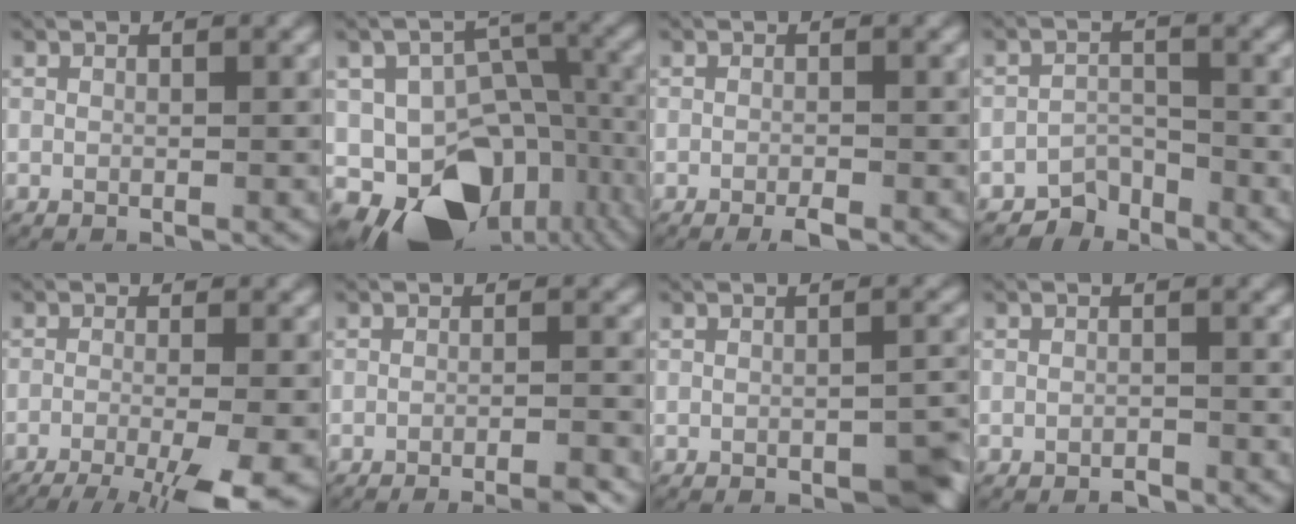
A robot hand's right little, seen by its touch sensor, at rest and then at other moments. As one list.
[{"total": 15.3, "force": [-7.3, 11.1, 7.6], "torque": [-0.126, -0.064, -0.104]}, {"total": 1.2, "force": [-1.0, 0.1, 0.6], "torque": [-0.011, -0.003, -0.017]}, {"total": 3.6, "force": [-3.0, 1.8, 0.5], "torque": [-0.008, -0.012, -0.055]}, {"total": 9.4, "force": [-6.2, 3.6, 6.1], "torque": [-0.096, -0.032, -0.080]}, {"total": 4.7, "force": [-4.4, 0.6, 1.5], "torque": [-0.005, -0.003, -0.069]}, {"total": 2.7, "force": [-1.7, 1.0, 1.8], "torque": [-0.019, -0.001, -0.026]}, {"total": 0.8, "force": [-0.8, 0.2, 0.0], "torque": [0.000, -0.002, -0.012]}]